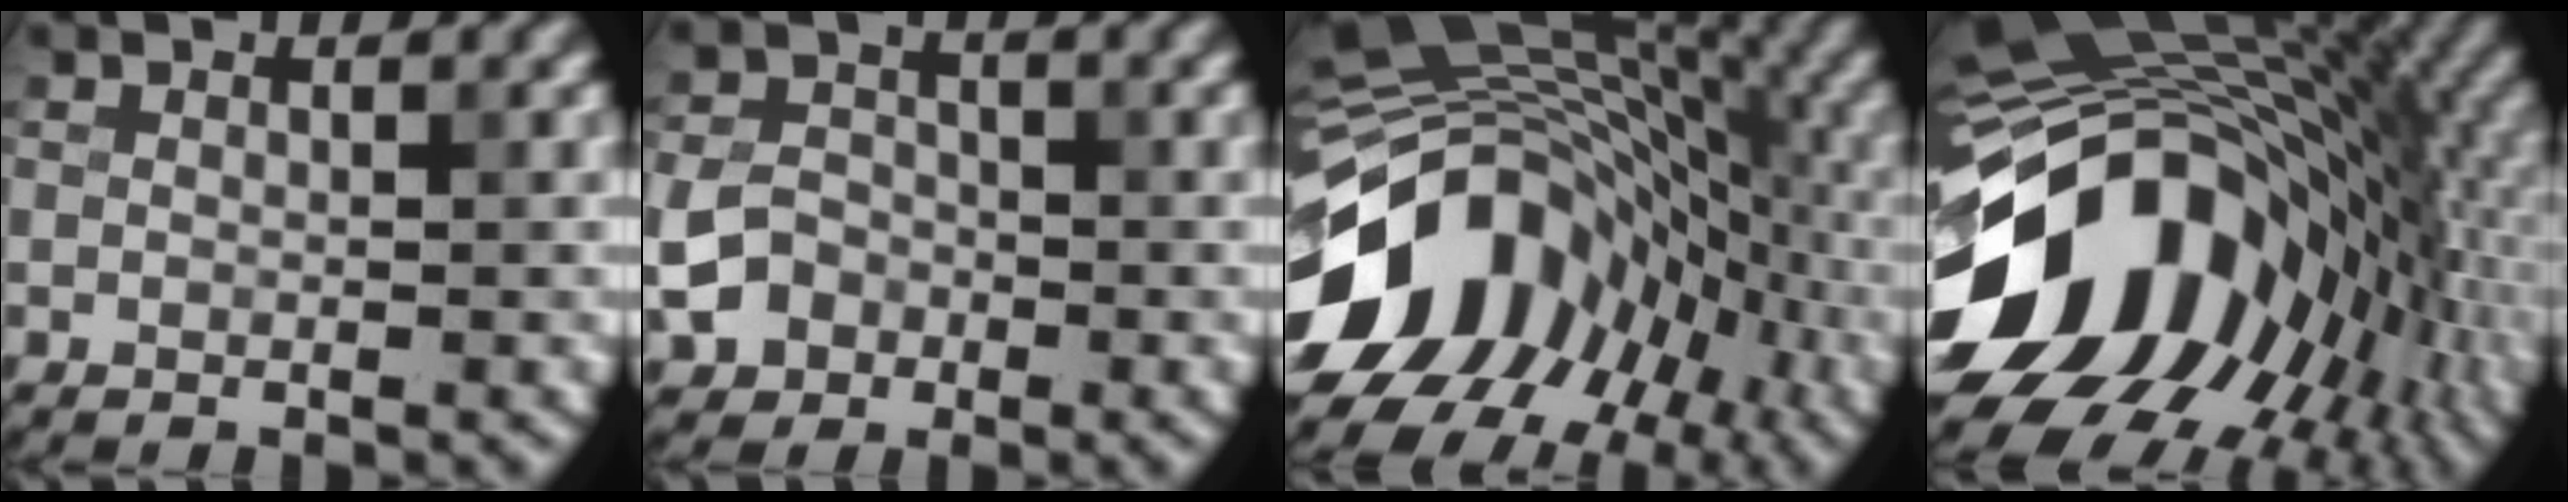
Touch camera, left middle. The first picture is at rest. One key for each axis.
{"total": 3.8, "fx": -1.5, "fy": 3.1, "fz": 1.6, "tx": -0.033, "ty": 0.000, "tz": -0.031}
{"total": 15.0, "fx": -5.5, "fy": 10.7, "fz": 9.0, "tx": -0.160, "ty": 0.005, "tz": -0.105}
{"total": 16.6, "fx": -4.3, "fy": 11.7, "fz": 10.9, "tx": -0.175, "ty": 0.011, "tz": -0.090}